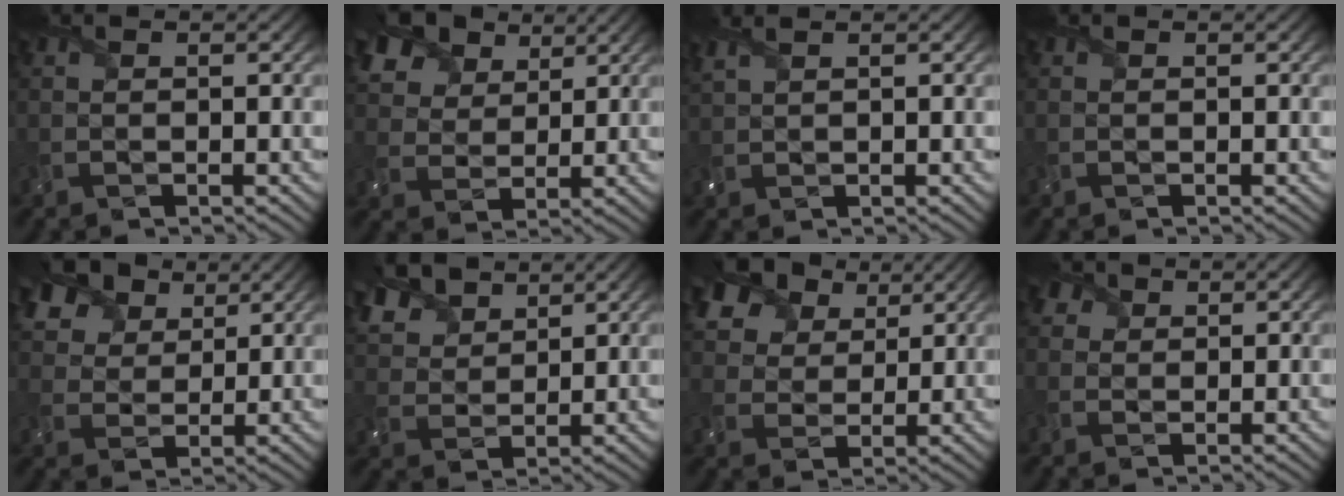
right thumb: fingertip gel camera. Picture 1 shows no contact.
{"total": 10.2, "force": [6.3, 6.4, 4.8], "torque": [-0.151, 0.010, 0.117]}
{"total": 2.1, "force": [1.7, 0.4, 1.2], "torque": [-0.033, 0.008, 0.040]}
{"total": 0.0}
{"total": 10.7, "force": [6.7, 6.7, 5.0], "torque": [-0.158, 0.009, 0.124]}
{"total": 8.5, "force": [5.9, 4.5, 4.1], "torque": [-0.123, 0.017, 0.114]}
{"total": 13.6, "force": [8.1, 8.6, 6.6], "torque": [-0.180, 0.022, 0.153]}
{"total": 3.2, "force": [1.9, 2.3, 1.1], "torque": [-0.031, -0.001, 0.037]}